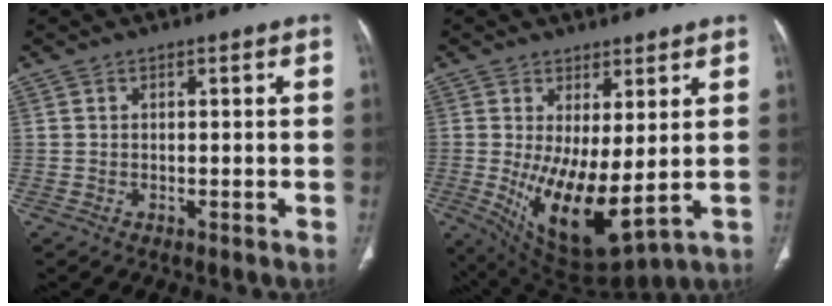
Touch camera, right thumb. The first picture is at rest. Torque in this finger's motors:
{"motor_torque": [2.66, 2.35, 1.91, 0.04, 0.53]}